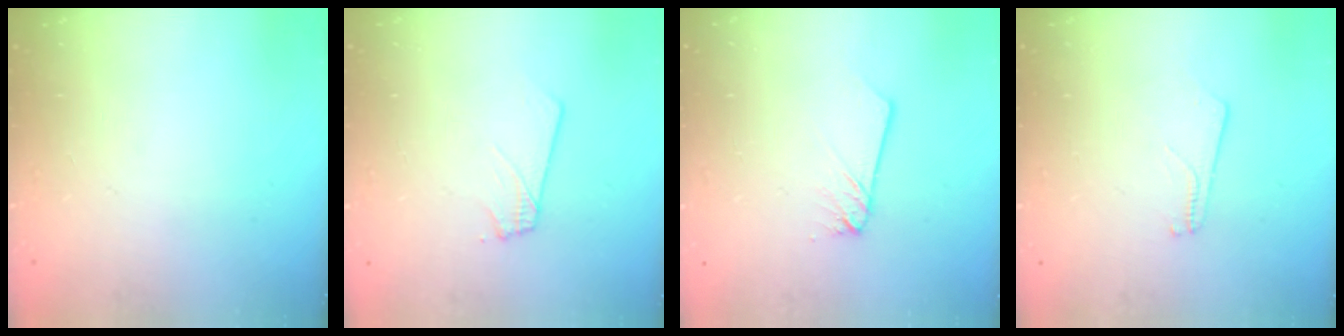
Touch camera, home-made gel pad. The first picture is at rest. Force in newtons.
{"total": 2.9, "press": 2.8, "slide": 0.3}
{"total": 1.5, "press": 1.4, "slide": 0.1}
{"total": 2.6, "press": 2.6, "slide": 0.3}